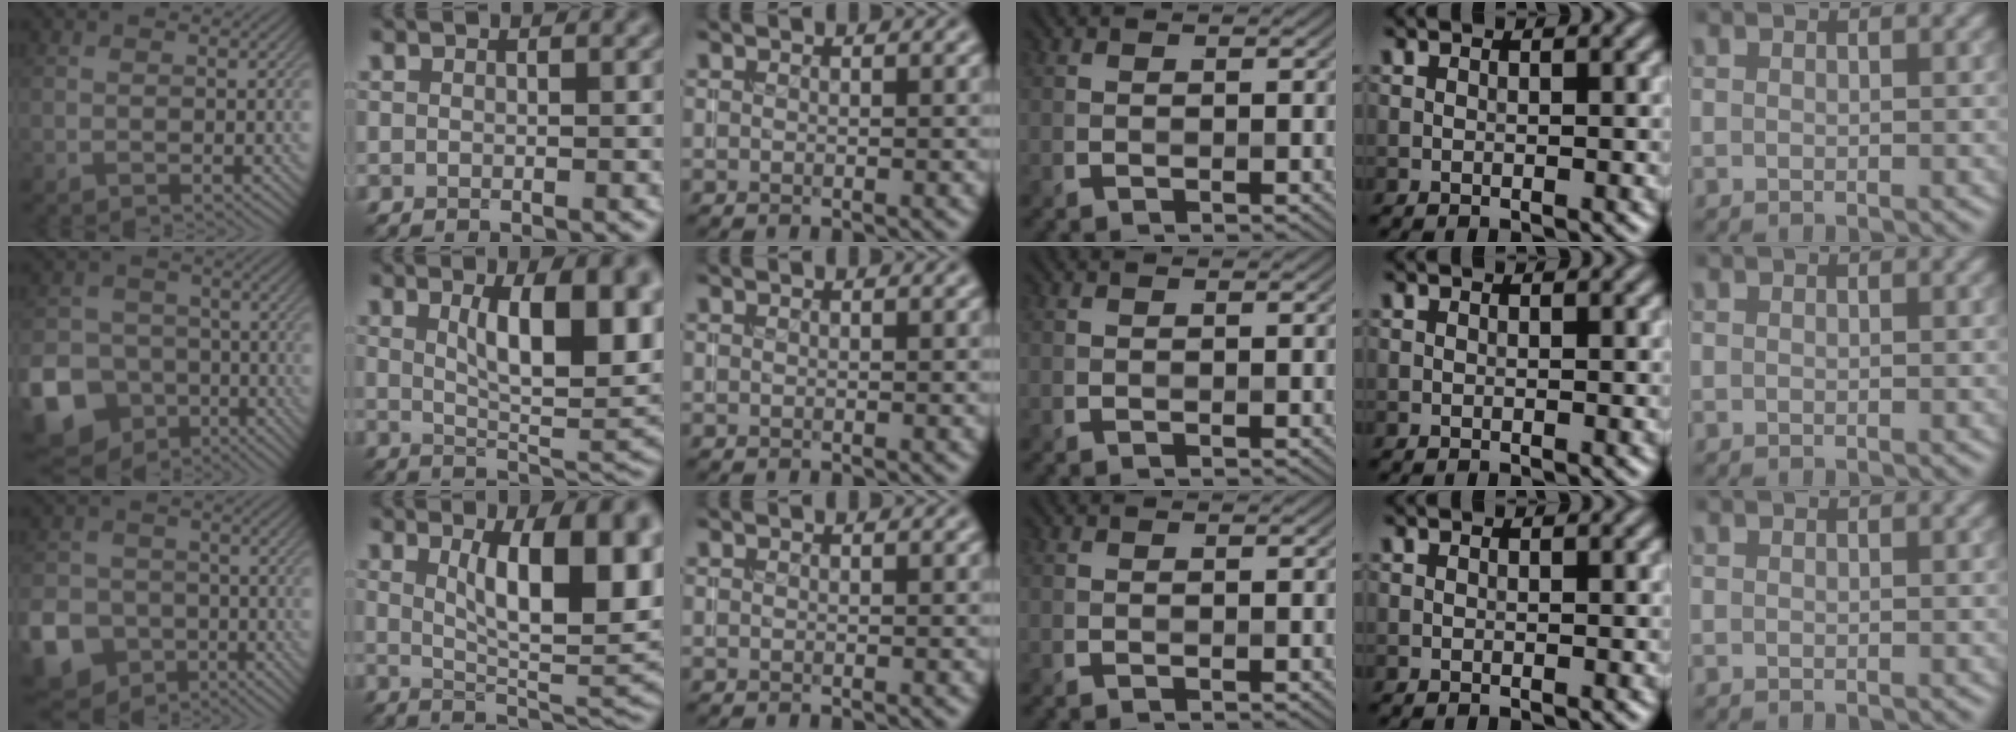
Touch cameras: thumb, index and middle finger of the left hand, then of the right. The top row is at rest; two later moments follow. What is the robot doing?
{"motion": "insert", "object": "coin"}